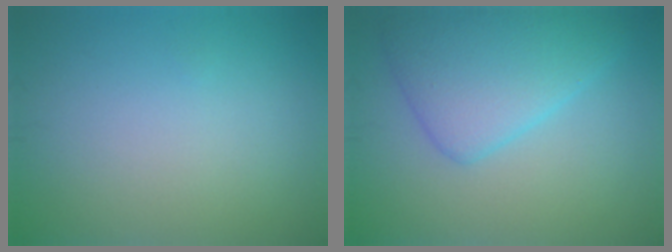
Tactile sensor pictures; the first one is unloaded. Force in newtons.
{"total": 5.9, "press": 5.9, "slide": 0.2}